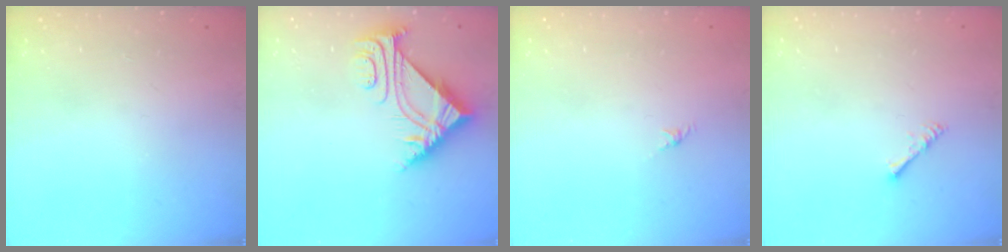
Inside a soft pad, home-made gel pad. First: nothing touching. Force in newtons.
{"total": 7.0, "press": 7.0, "slide": 0.7}
{"total": 0.0}
{"total": 2.2, "press": 2.1, "slide": 0.5}